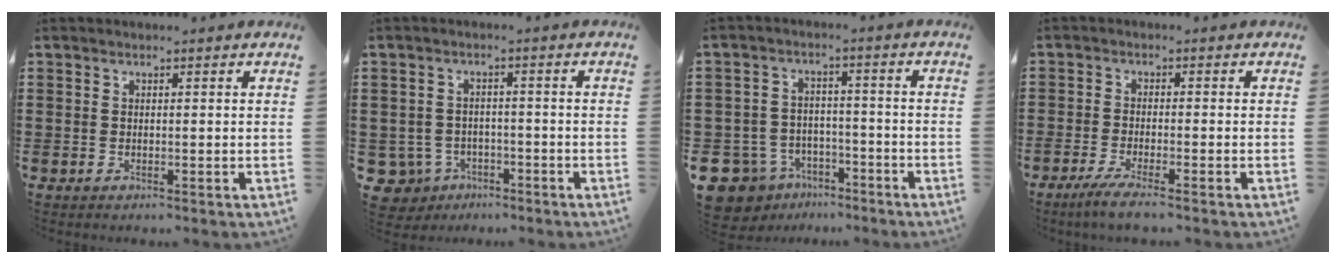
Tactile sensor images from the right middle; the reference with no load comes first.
{"total": 3.8, "force": [-2.7, 2.5, 1.1], "torque": [-0.054, -0.004, -0.063]}
{"total": 7.0, "force": [-5.4, 4.1, 1.5], "torque": [-0.069, 0.014, -0.113]}
{"total": 3.1, "force": [-2.5, -0.1, 1.8], "torque": [-0.045, -0.009, -0.050]}